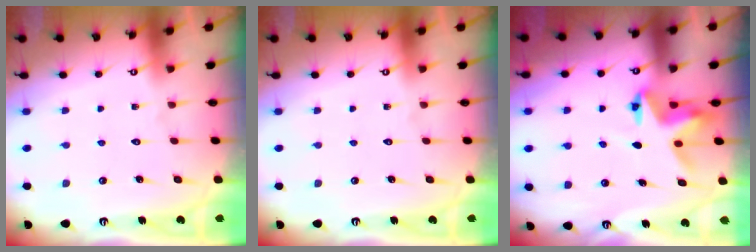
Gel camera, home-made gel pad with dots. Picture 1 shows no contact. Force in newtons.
{"total": 0.0}
{"total": 4.3, "press": 4.3, "slide": 0.2}